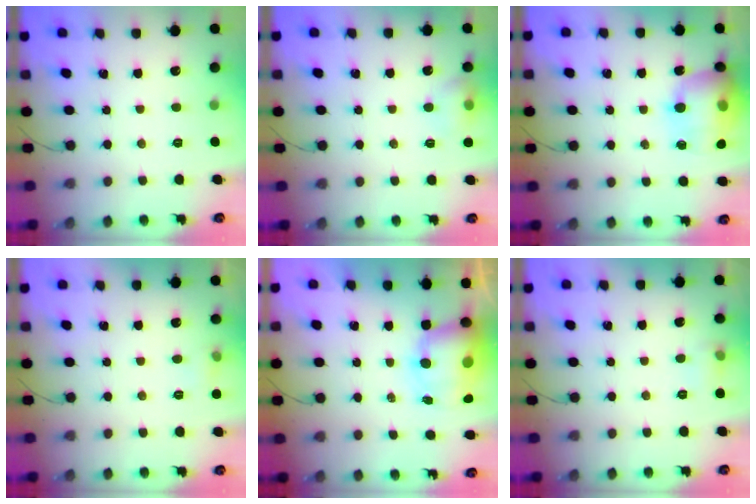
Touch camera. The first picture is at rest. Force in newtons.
{"total": 7.3, "press": 7.2, "slide": 1.1}
{"total": 17.6, "press": 17.4, "slide": 2.6}
{"total": 4.8, "press": 4.5, "slide": 1.6}
{"total": 10.6, "press": 10.2, "slide": 2.8}
{"total": 5.9, "press": 5.8, "slide": 1.3}